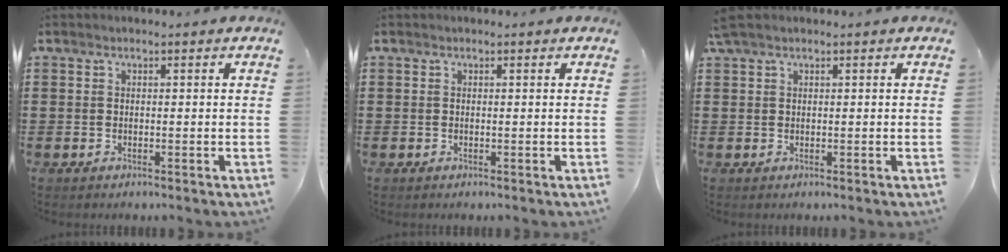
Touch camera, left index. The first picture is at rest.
{"total": 0.0}
{"total": 1.1, "force": [0.6, 0.3, 0.9], "torque": [-0.019, 0.003, 0.012]}